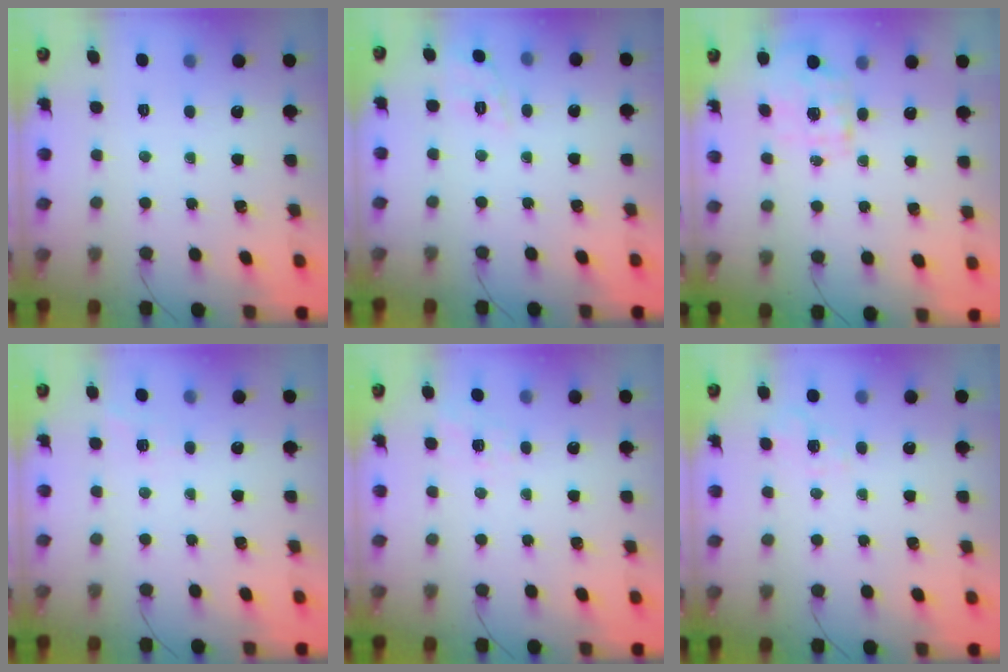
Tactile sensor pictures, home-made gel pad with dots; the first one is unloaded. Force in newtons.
{"total": 7.9, "press": 7.7, "slide": 1.7}
{"total": 1.9, "press": 1.9, "slide": 0.5}
{"total": 7.0, "press": 6.8, "slide": 1.7}
{"total": 7.0, "press": 6.7, "slide": 2.0}
{"total": 1.9, "press": 0.8, "slide": 1.8}